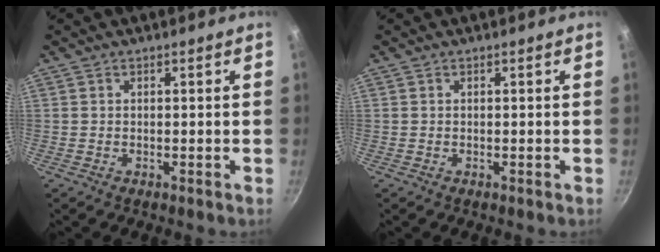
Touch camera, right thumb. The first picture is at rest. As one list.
[{"total": 0.0}]